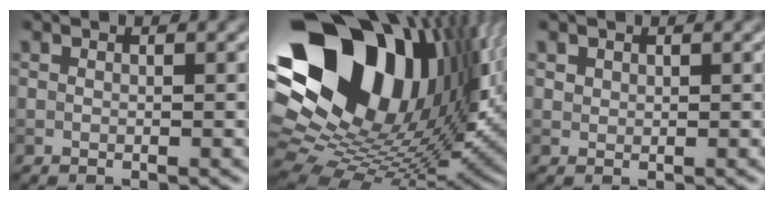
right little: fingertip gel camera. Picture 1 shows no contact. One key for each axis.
{"total": 21.1, "fx": 7.3, "fy": 13.9, "fz": 14.0, "tx": -0.264, "ty": 0.008, "tz": 0.144}
{"total": 0.8, "fx": 0.6, "fy": 0.5, "fz": 0.1, "tx": -0.002, "ty": -0.002, "tz": 0.013}